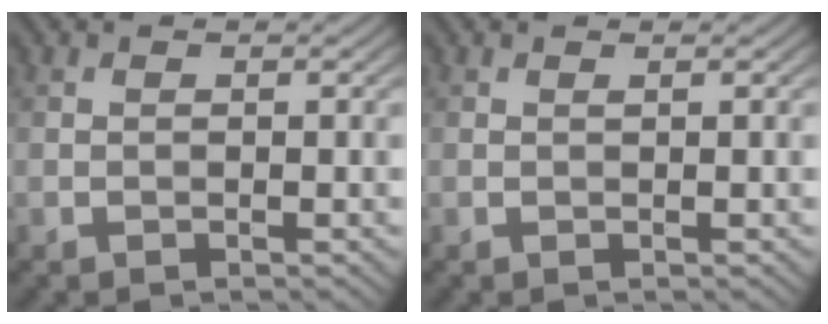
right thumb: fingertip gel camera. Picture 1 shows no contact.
{"total": 0.0}